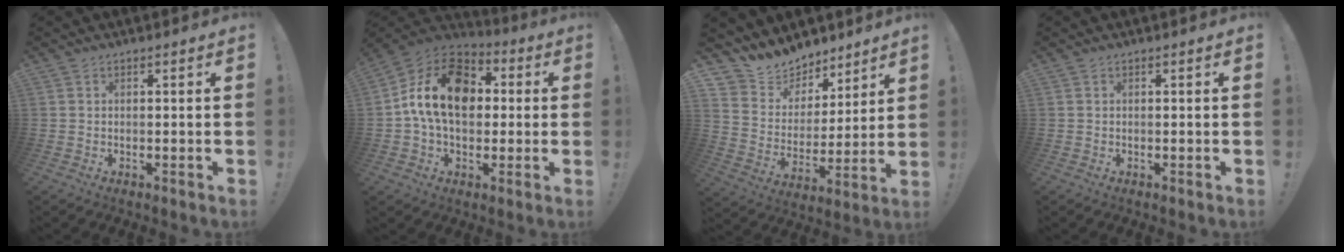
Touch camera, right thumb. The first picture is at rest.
{"total": 17.6, "force": [2.2, 12.4, 12.3], "torque": [-0.206, 0.020, 0.045]}
{"total": 9.9, "force": [8.3, 5.5, 0.3], "torque": [-0.026, -0.072, 0.160]}
{"total": 0.0}